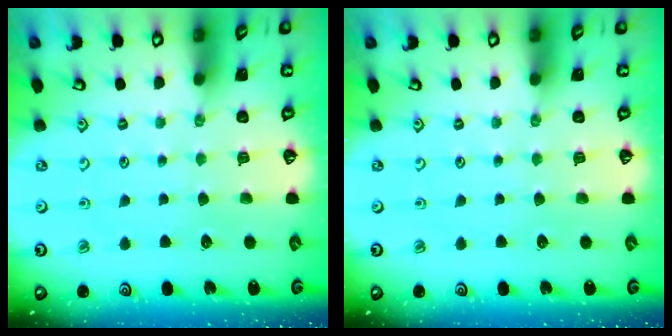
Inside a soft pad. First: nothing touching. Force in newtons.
{"total": 0.0}